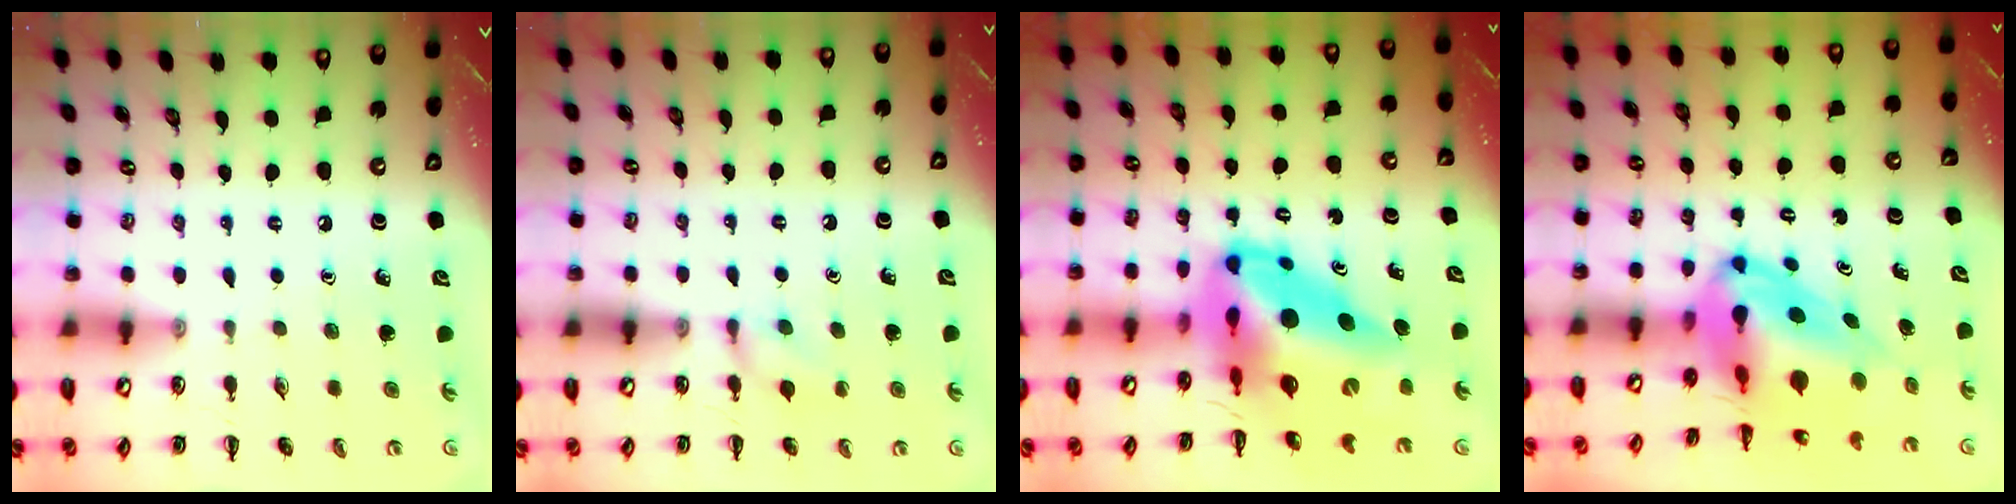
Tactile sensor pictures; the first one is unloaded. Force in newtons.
{"total": 4.9, "press": 4.6, "slide": 1.7}
{"total": 16.4, "press": 15.7, "slide": 4.8}
{"total": 10.8, "press": 10.3, "slide": 3.2}